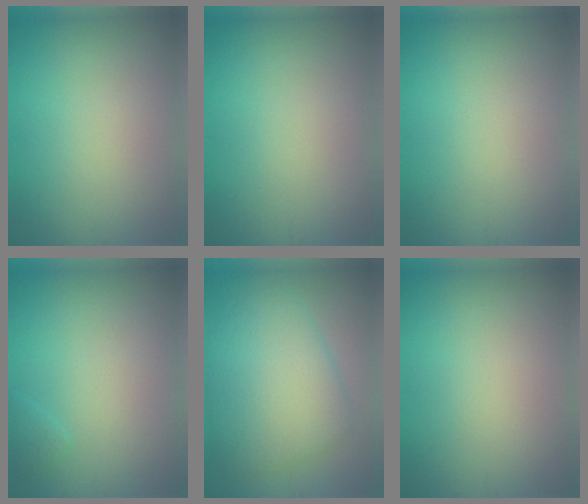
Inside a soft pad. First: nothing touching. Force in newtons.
{"total": 0.0}
{"total": 0.0}
{"total": 0.7, "press": 0.7, "slide": 0.1}
{"total": 8.0, "press": 8.0, "slide": 0.2}
{"total": 0.0}